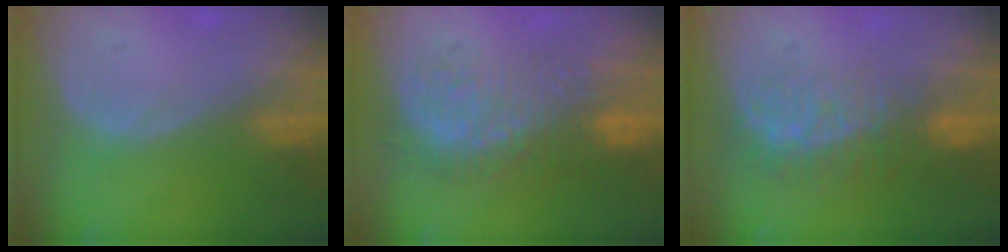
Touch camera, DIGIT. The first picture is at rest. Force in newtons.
{"total": 8.7, "press": 8.6, "slide": 1.2}
{"total": 8.3, "press": 7.4, "slide": 3.7}